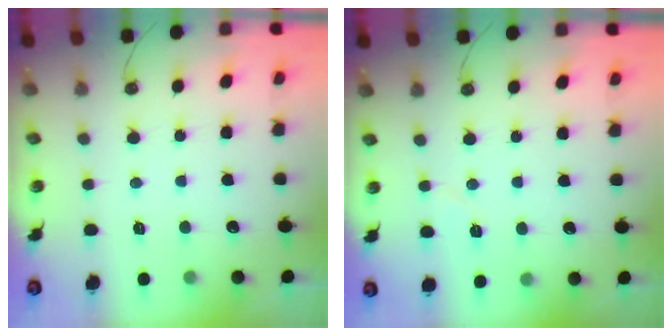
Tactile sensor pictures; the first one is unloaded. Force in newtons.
{"total": 4.4, "press": 4.3, "slide": 0.9}